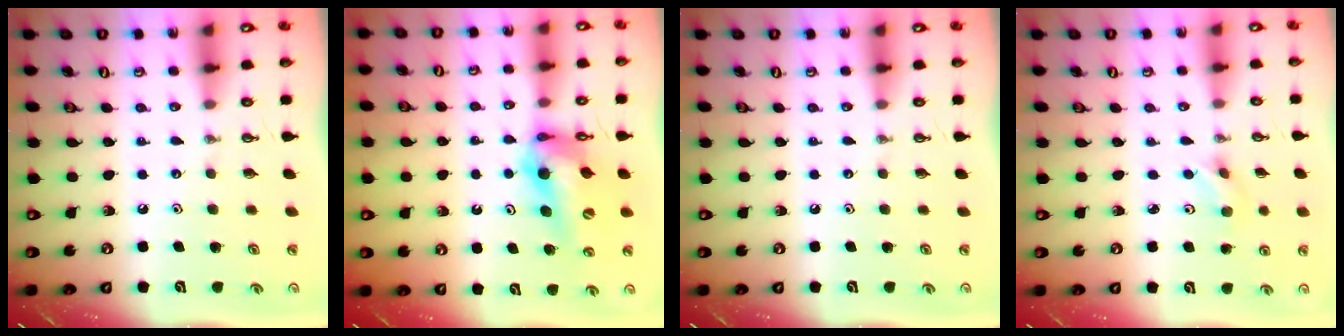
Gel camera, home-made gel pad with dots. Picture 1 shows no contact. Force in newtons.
{"total": 12.8, "press": 12.7, "slide": 1.2}
{"total": 0.0}
{"total": 2.9, "press": 2.8, "slide": 0.6}